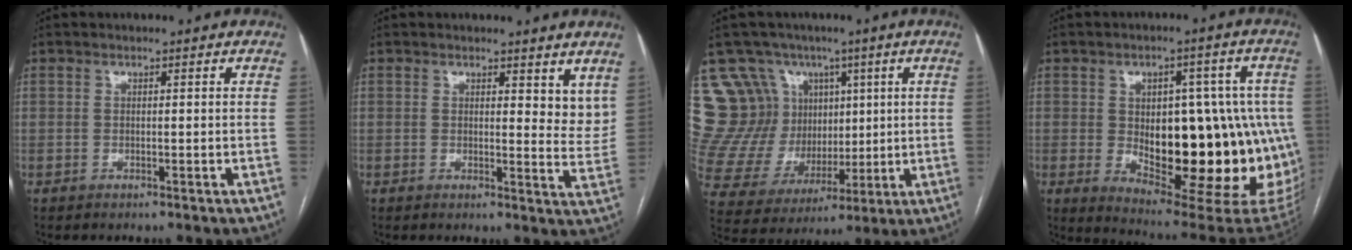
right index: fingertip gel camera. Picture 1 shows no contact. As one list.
[{"total": 5.8, "force": [4.5, 2.3, 2.9], "torque": [-0.015, -0.024, 0.052]}, {"total": 16.9, "force": [7.4, 14.0, 5.9], "torque": [-0.129, 0.066, 0.165]}, {"total": 24.8, "force": [-2.2, 10.5, 22.4], "torque": [-0.231, 0.012, -0.001]}]